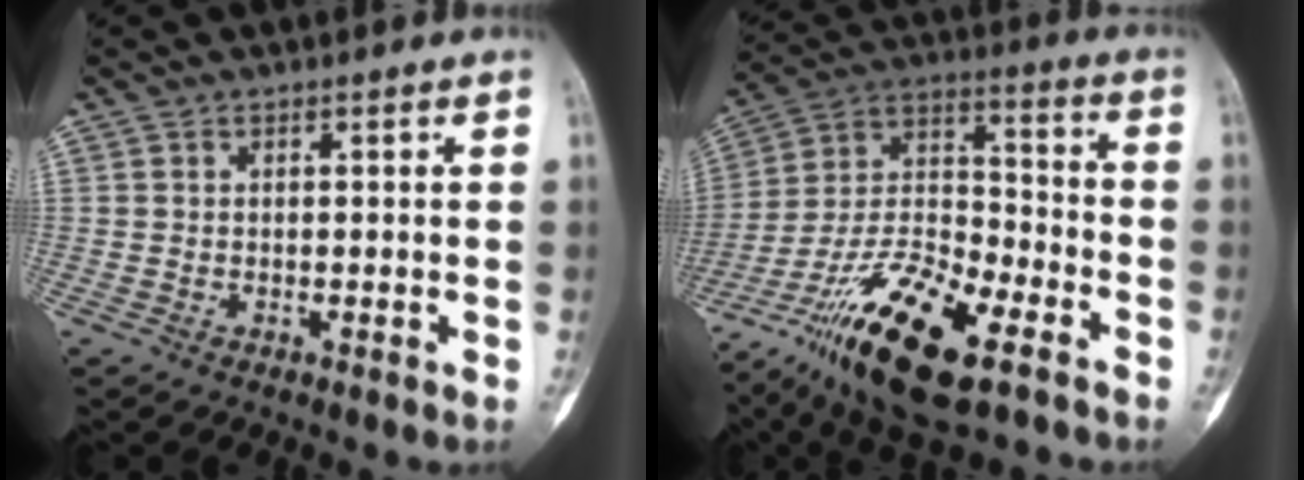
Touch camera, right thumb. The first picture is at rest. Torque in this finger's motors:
{"motor_torque": [0.73, 0.12, 1.47, -1.30, 0.48]}